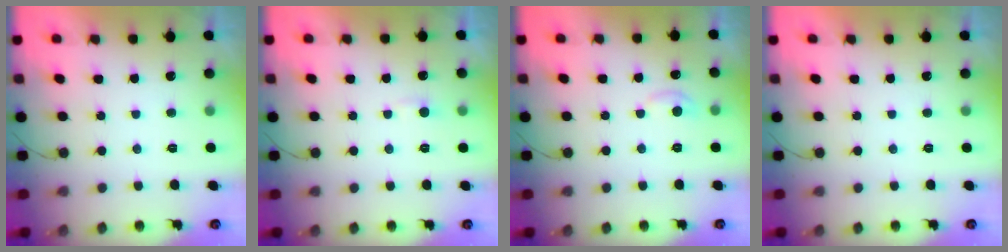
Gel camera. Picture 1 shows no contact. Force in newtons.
{"total": 2.7, "press": 2.7, "slide": 0.4}
{"total": 5.9, "press": 5.9, "slide": 0.8}
{"total": 0.0}